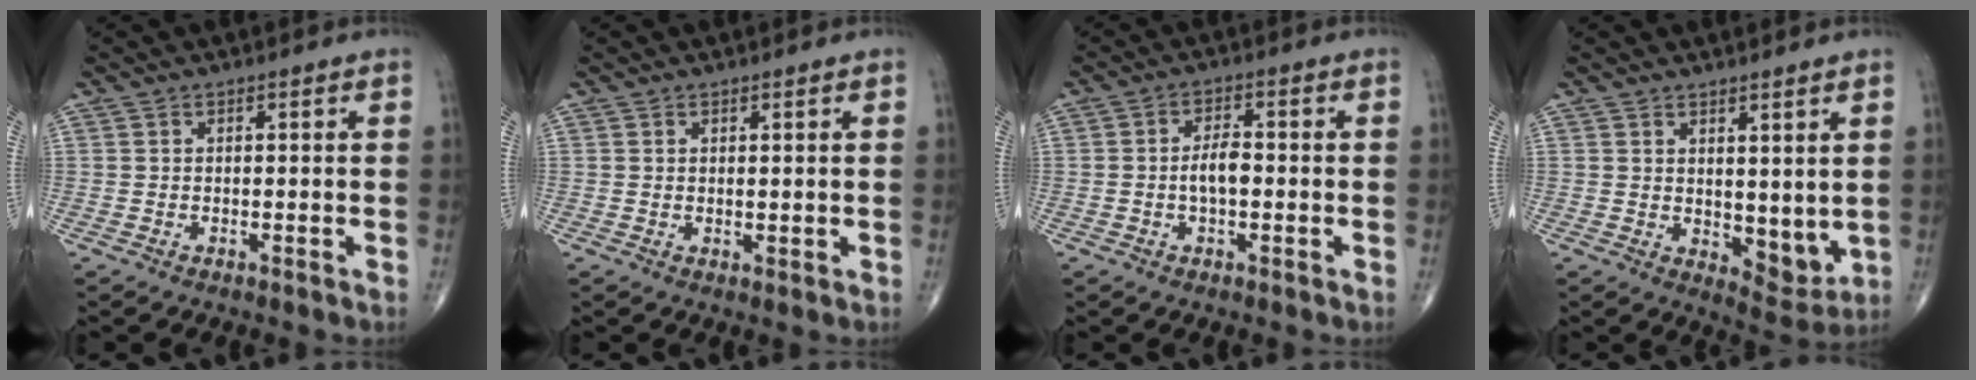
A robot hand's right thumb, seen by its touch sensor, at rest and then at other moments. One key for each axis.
{"total": 0.8, "fx": 0.5, "fy": 0.3, "fz": 0.5, "tx": -0.008, "ty": -0.006, "tz": 0.008}
{"total": 4.2, "fx": -0.7, "fy": 2.0, "fz": 3.6, "tx": -0.062, "ty": 0.014, "tz": -0.015}
{"total": 6.5, "fx": 1.7, "fy": 3.5, "fz": 5.2, "tx": -0.051, "ty": -0.028, "tz": 0.040}